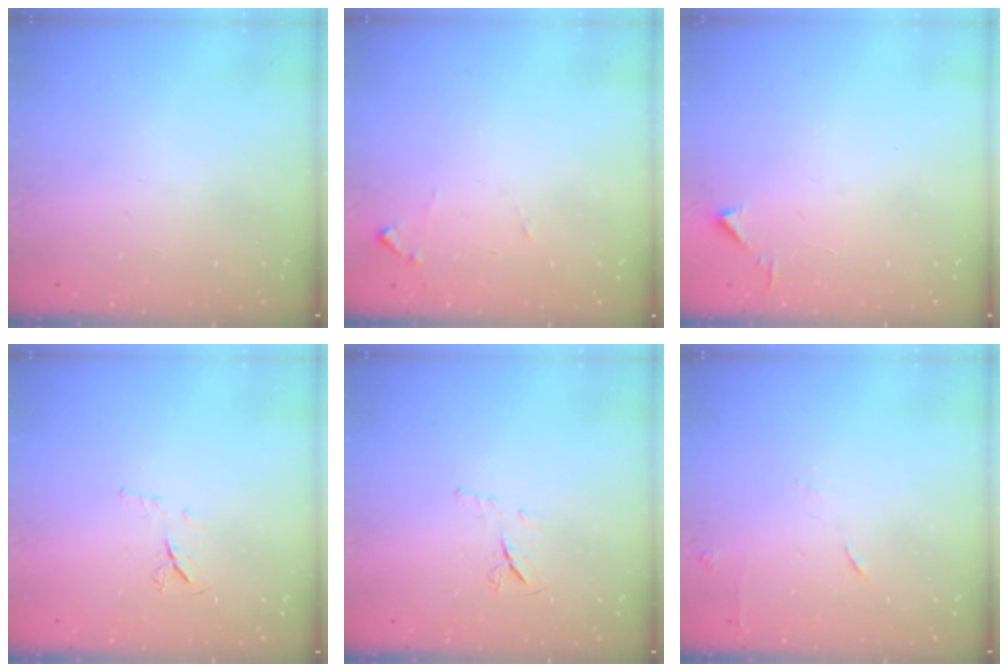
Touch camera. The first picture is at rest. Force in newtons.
{"total": 5.8, "press": 5.7, "slide": 0.4}
{"total": 3.3, "press": 3.2, "slide": 0.4}
{"total": 4.7, "press": 4.6, "slide": 0.8}
{"total": 4.7, "press": 4.6, "slide": 0.8}
{"total": 6.6, "press": 6.6, "slide": 0.8}